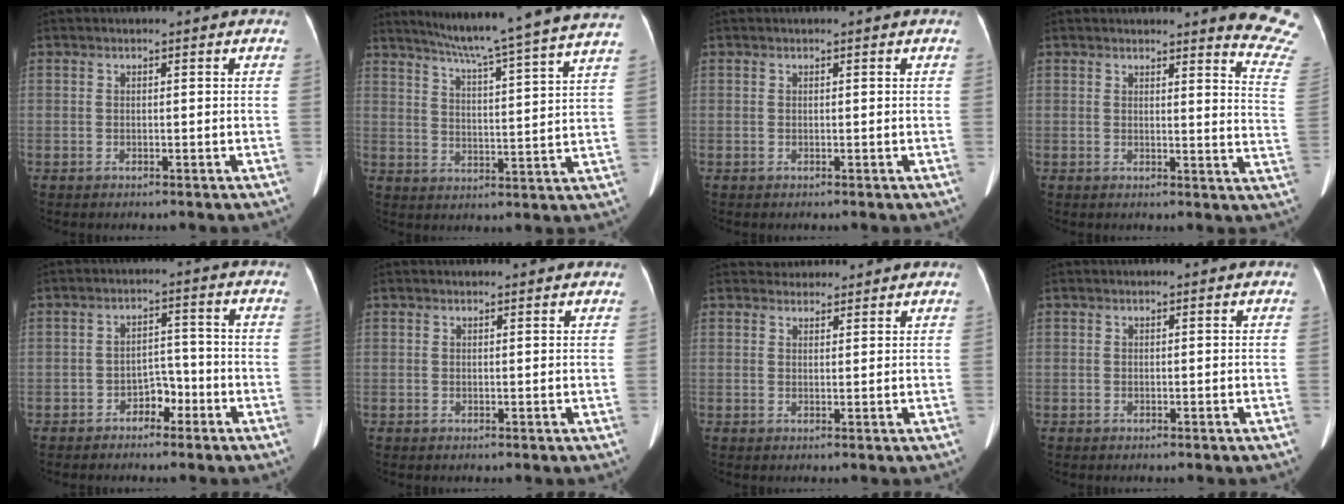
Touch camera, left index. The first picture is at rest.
{"total": 21.6, "force": [19.1, -2.2, 10.0], "torque": [-0.160, -0.044, 0.245]}
{"total": 0.0}
{"total": 9.4, "force": [9.3, -0.5, 1.6], "torque": [0.005, -0.109, 0.067]}
{"total": 3.6, "force": [-2.4, 2.0, 1.8], "torque": [-0.025, 0.010, -0.039]}
{"total": 2.5, "force": [2.4, 0.5, 0.6], "torque": [-0.012, 0.013, 0.023]}
{"total": 3.2, "force": [3.1, 0.9, -0.1], "torque": [0.000, 0.021, 0.046]}
{"total": 0.0}